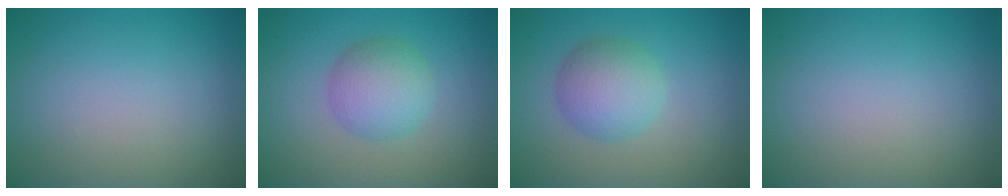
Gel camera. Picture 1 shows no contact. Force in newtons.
{"total": 3.9, "press": 3.9, "slide": 0.1}
{"total": 4.1, "press": 4.1, "slide": 0.1}
{"total": 0.0}